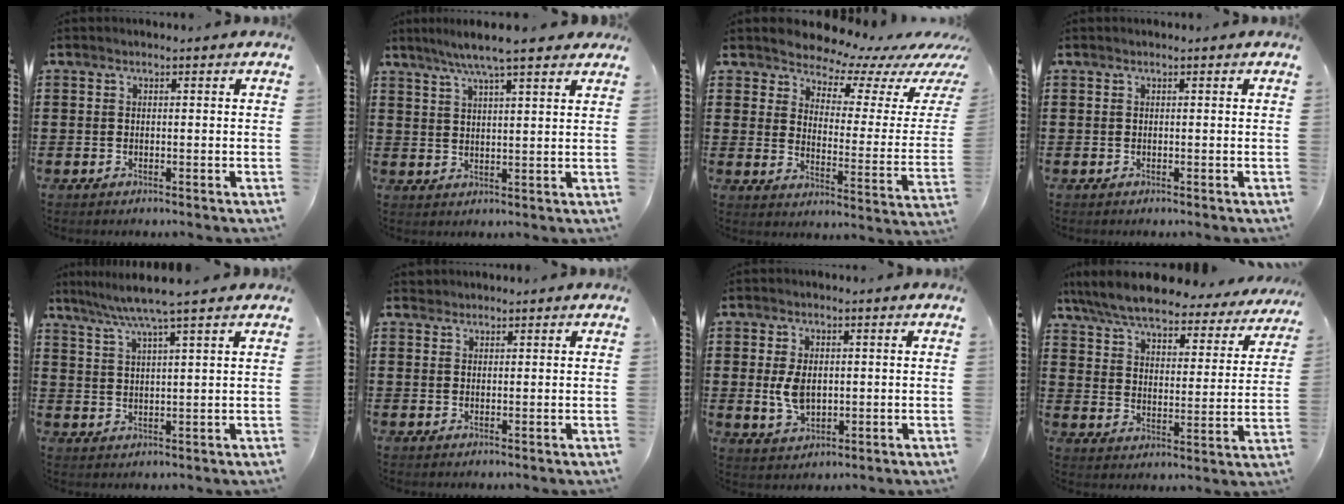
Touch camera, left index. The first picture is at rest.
{"total": 6.6, "force": [5.2, 0.3, 4.0], "torque": [-0.091, -0.008, 0.093]}
{"total": 5.8, "force": [5.5, 1.6, 0.6], "torque": [-0.033, -0.051, 0.090]}
{"total": 0.0}
{"total": 5.7, "force": [4.4, -0.8, 3.6], "torque": [-0.082, -0.016, 0.074]}
{"total": 1.1, "force": [1.0, 0.5, 0.0], "torque": [-0.003, 0.002, 0.020]}
{"total": 5.2, "force": [0.3, 3.2, 4.0], "torque": [-0.102, 0.001, -0.001]}
{"total": 7.3, "force": [6.7, 1.1, 2.7], "torque": [-0.084, -0.039, 0.118]}